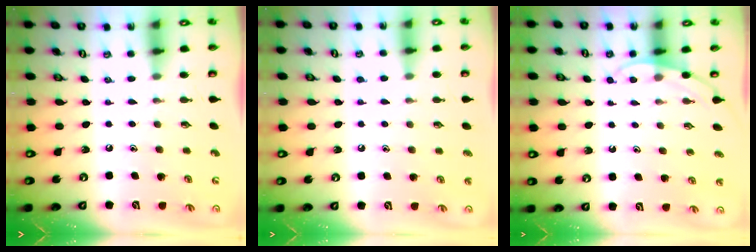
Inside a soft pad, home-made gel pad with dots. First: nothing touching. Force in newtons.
{"total": 4.1, "press": 4.1, "slide": 0.5}
{"total": 3.8, "press": 3.8, "slide": 0.3}